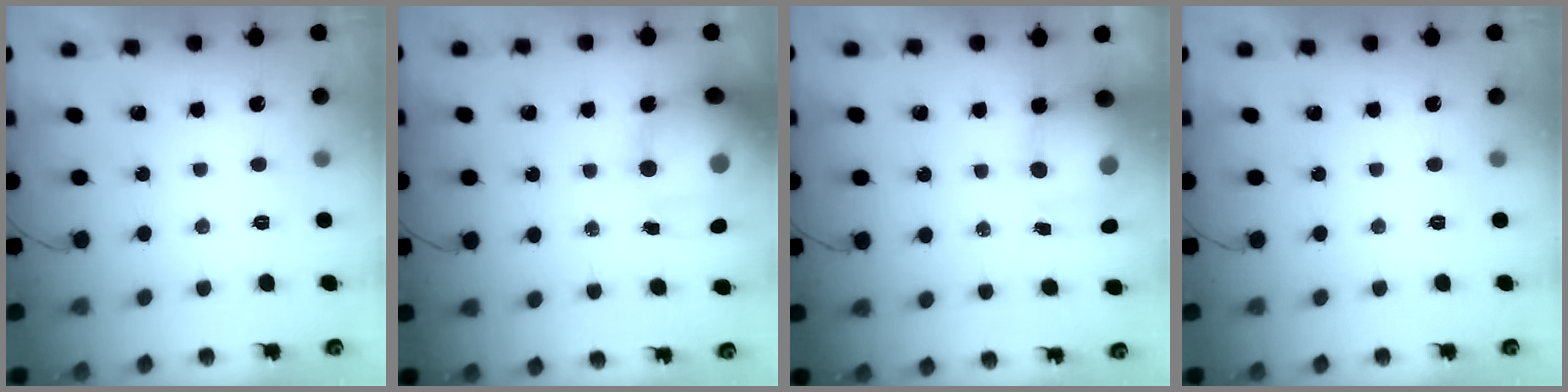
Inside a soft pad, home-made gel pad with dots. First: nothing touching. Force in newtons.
{"total": 21.1, "press": 20.6, "slide": 4.6}
{"total": 11.6, "press": 11.1, "slide": 3.1}
{"total": 0.0}